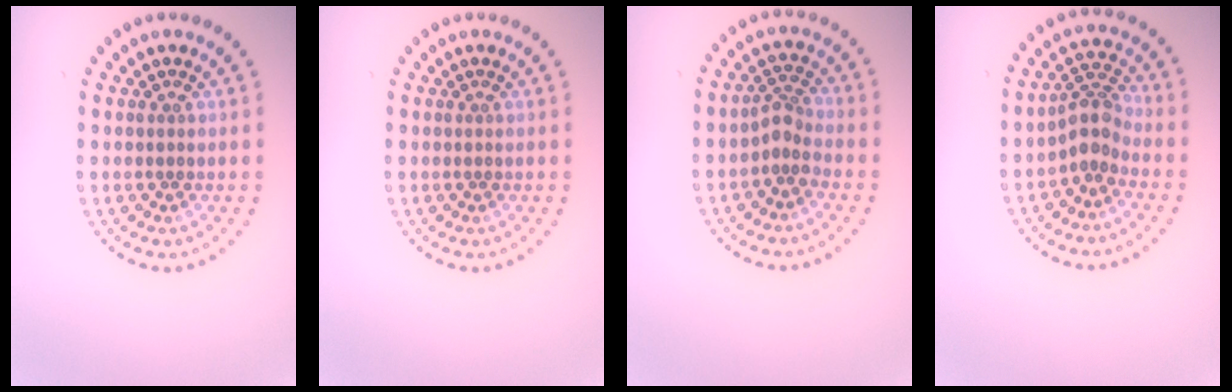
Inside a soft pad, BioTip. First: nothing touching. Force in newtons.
{"total": 0.0}
{"total": 1.9, "press": 1.4, "slide": 1.3}
{"total": 2.8, "press": 2.1, "slide": 1.8}